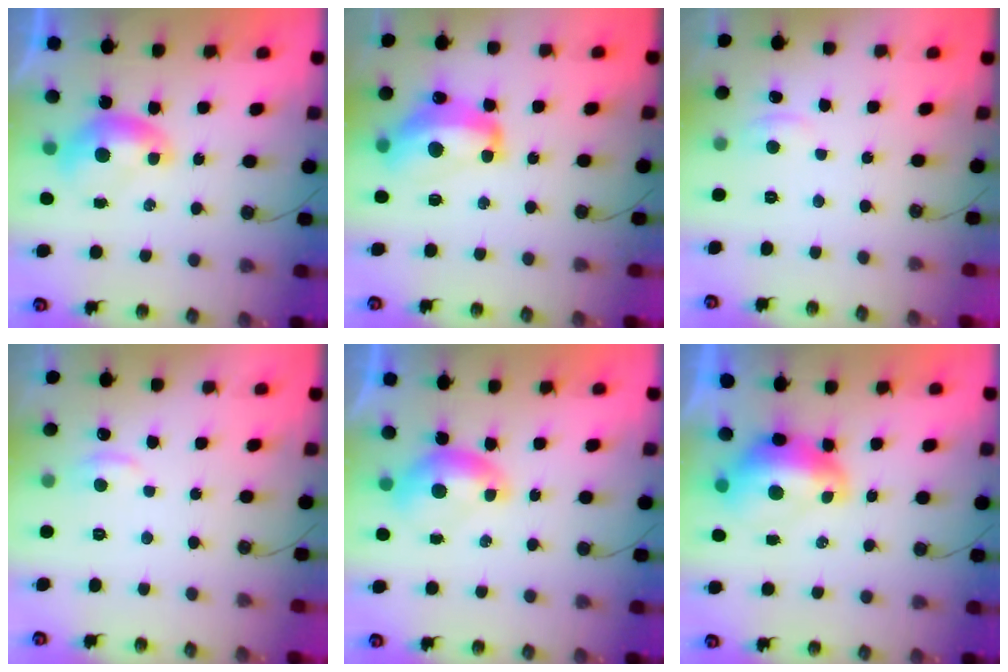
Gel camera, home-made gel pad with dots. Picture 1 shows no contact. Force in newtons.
{"total": 9.3, "press": 9.2, "slide": 1.0}
{"total": 0.9, "press": 0.5, "slide": 0.7}
{"total": 1.0, "press": 0.7, "slide": 0.7}
{"total": 0.0}
{"total": 2.9, "press": 2.8, "slide": 0.7}